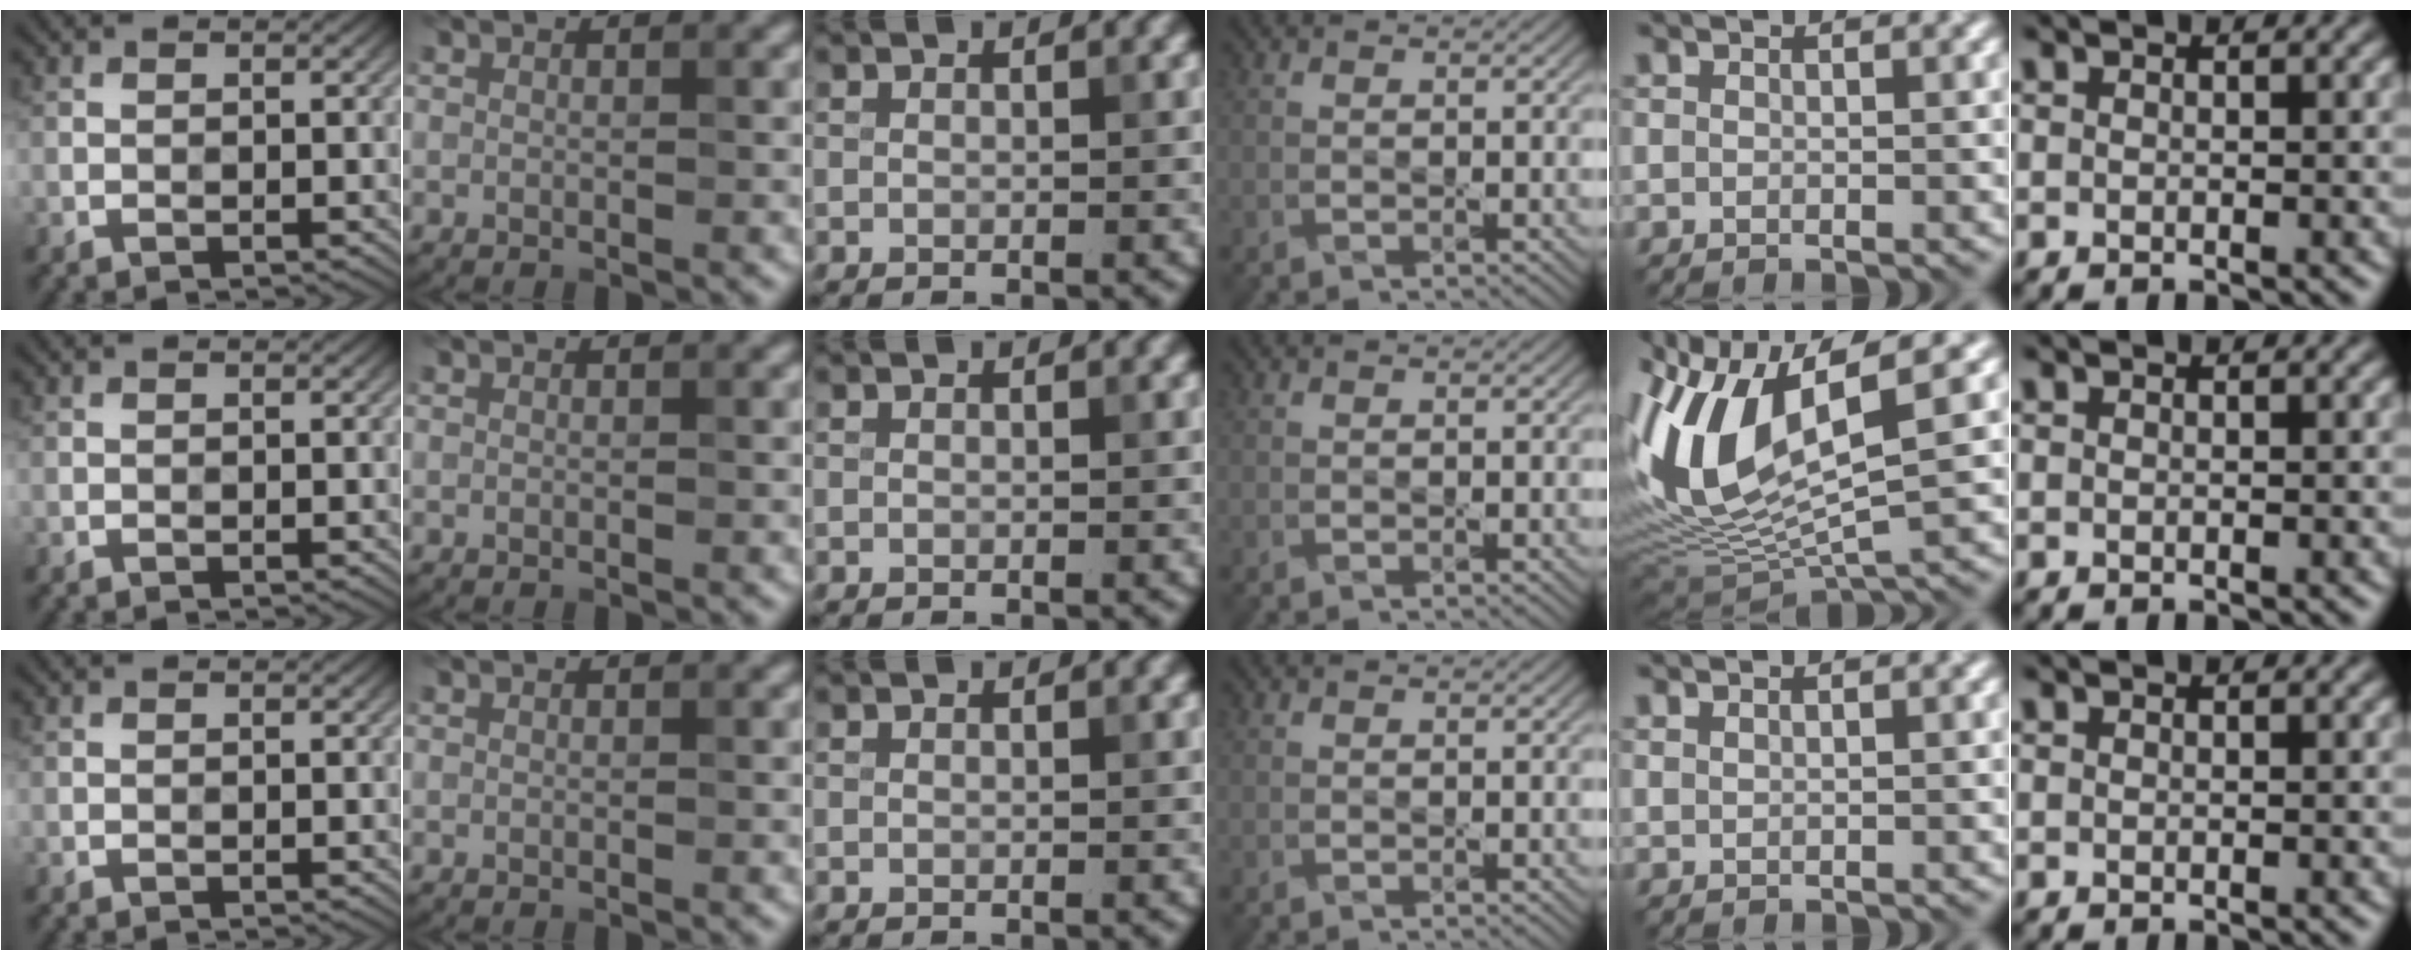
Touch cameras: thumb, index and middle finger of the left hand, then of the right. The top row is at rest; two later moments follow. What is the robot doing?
{"motion": "press", "object": "sticky note"}